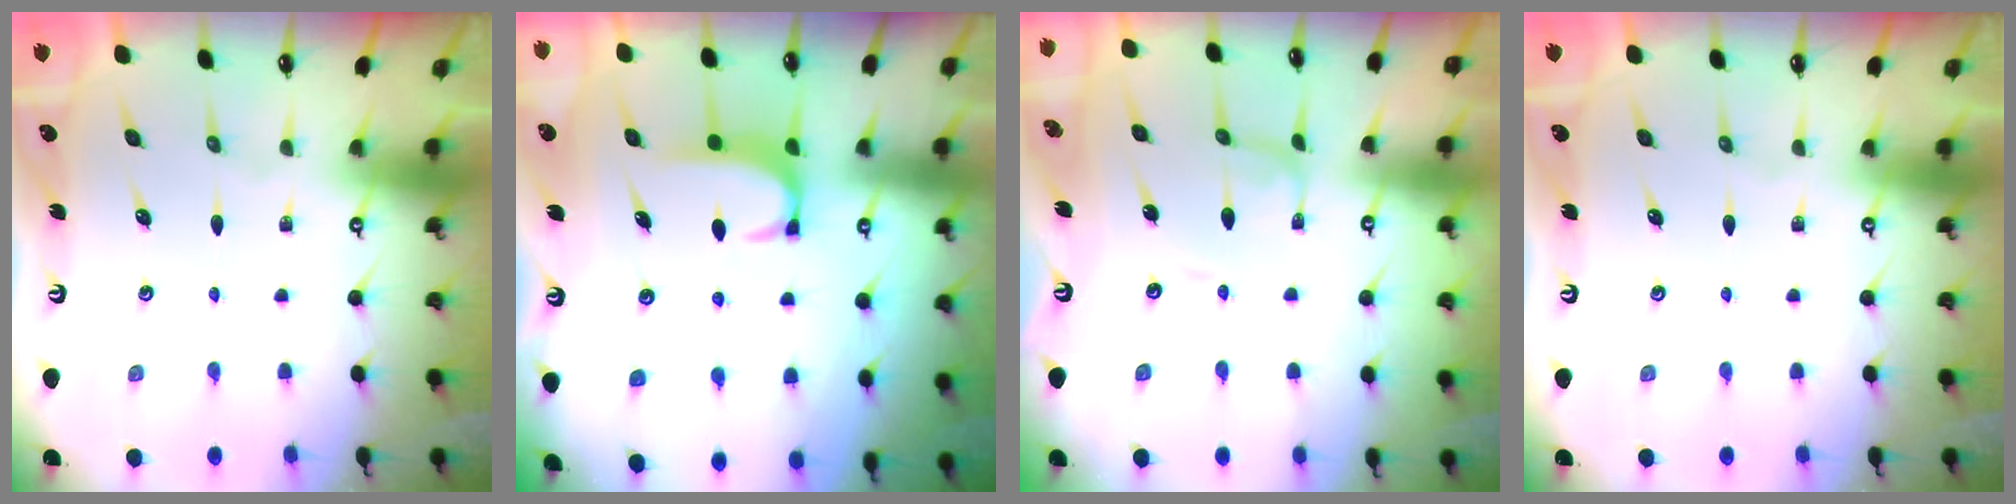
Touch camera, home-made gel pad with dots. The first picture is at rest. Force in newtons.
{"total": 1.8, "press": 1.7, "slide": 0.5}
{"total": 2.2, "press": 2.2, "slide": 0.1}
{"total": 0.0}